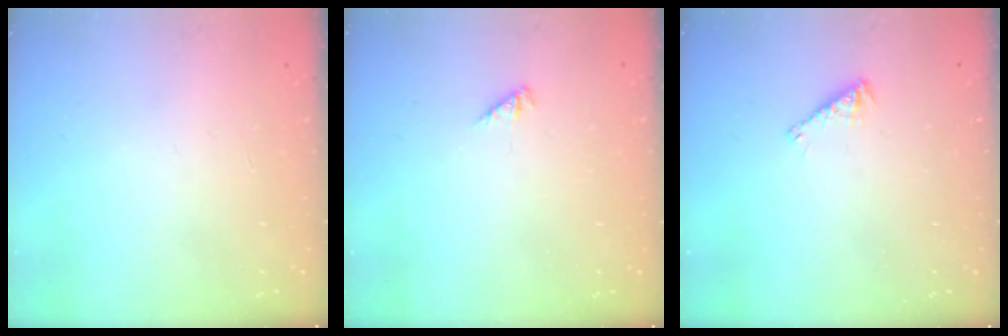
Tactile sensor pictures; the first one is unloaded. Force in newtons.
{"total": 1.1, "press": 1.1, "slide": 0.3}
{"total": 2.5, "press": 2.5, "slide": 0.5}